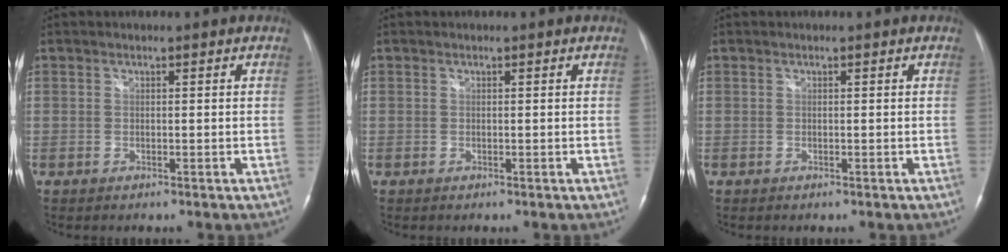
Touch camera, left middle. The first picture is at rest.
{"total": 0.0}
{"total": 0.0}